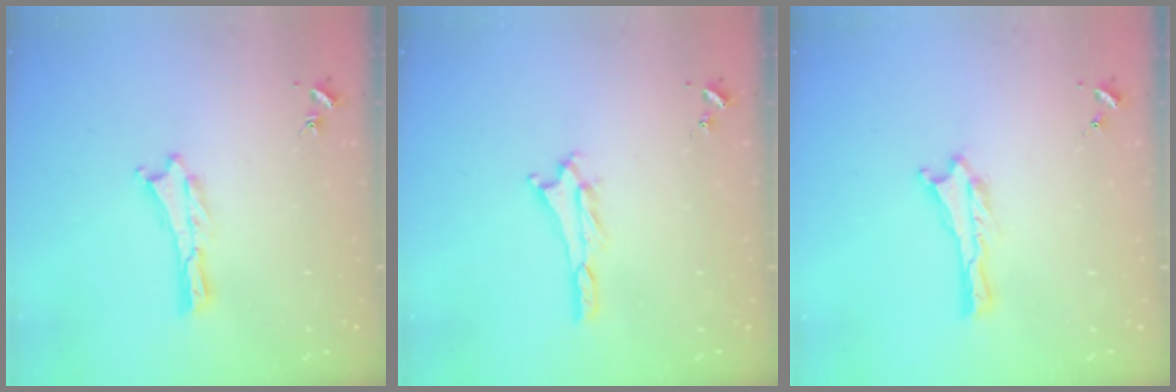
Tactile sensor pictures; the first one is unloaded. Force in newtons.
{"total": 1.8, "press": 1.8, "slide": 0.1}
{"total": 0.0}